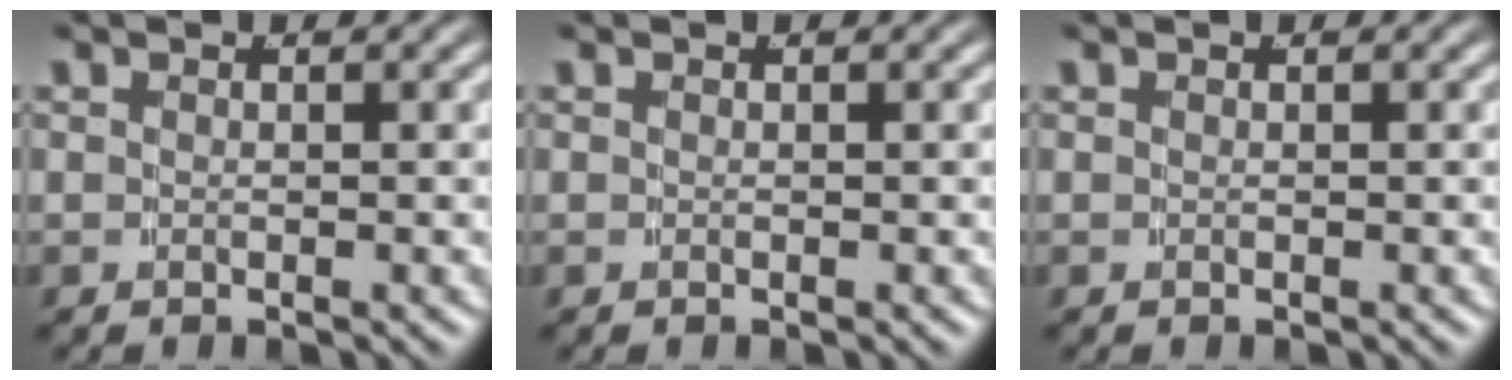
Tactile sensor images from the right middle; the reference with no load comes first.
{"total": 0.0}
{"total": 0.0}